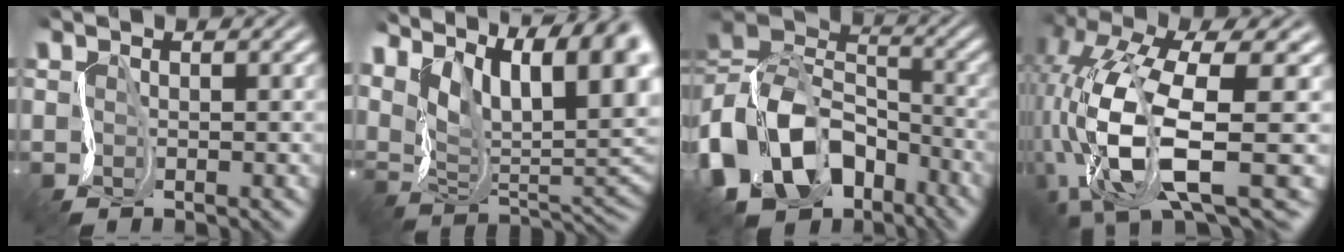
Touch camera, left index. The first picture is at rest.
{"total": 16.1, "force": [7.7, 7.6, 11.9], "torque": [-0.191, 0.055, 0.117]}
{"total": 14.5, "force": [-7.1, 10.3, 7.5], "torque": [-0.178, -0.005, -0.139]}
{"total": 12.0, "force": [-3.1, 5.0, 10.4], "torque": [-0.233, -0.018, -0.054]}